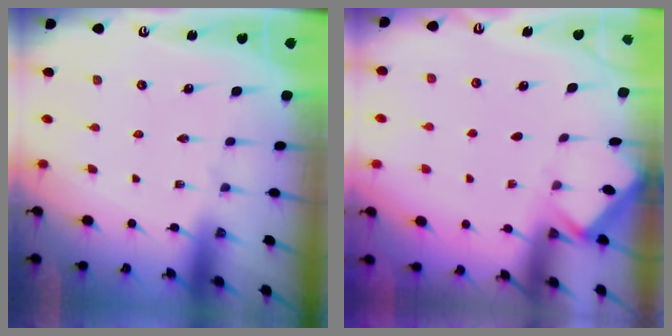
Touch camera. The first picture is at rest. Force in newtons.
{"total": 2.4, "press": 2.3, "slide": 0.4}